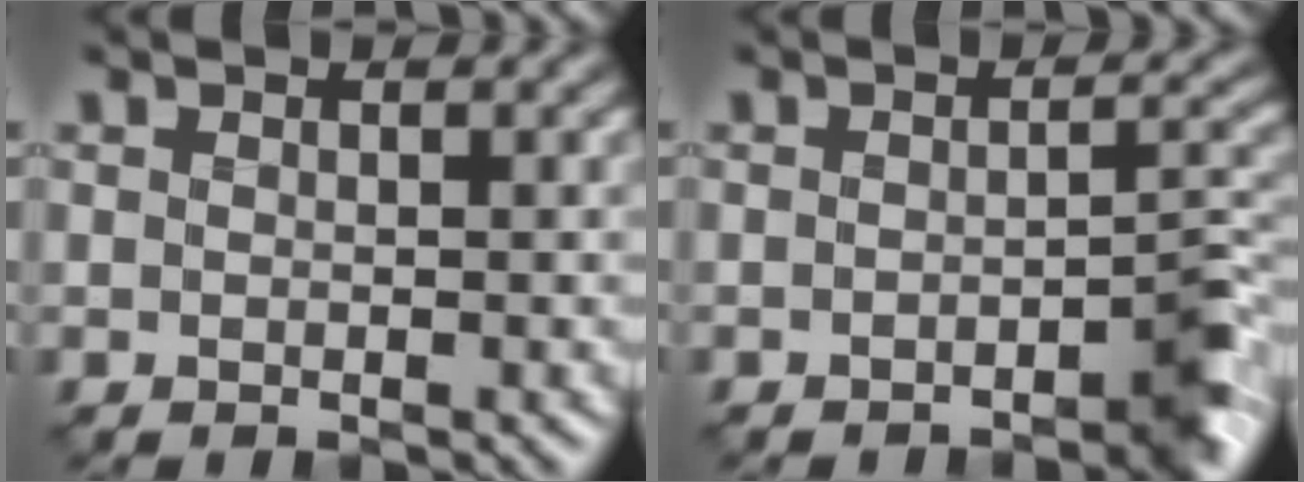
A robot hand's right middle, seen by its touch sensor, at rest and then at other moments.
{"total": 4.0, "force": [-2.5, 1.3, 2.9], "torque": [-0.029, 0.000, -0.041]}